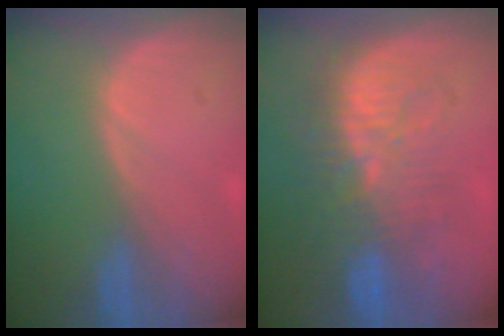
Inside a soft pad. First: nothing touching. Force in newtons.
{"total": 10.0, "press": 9.5, "slide": 3.0}